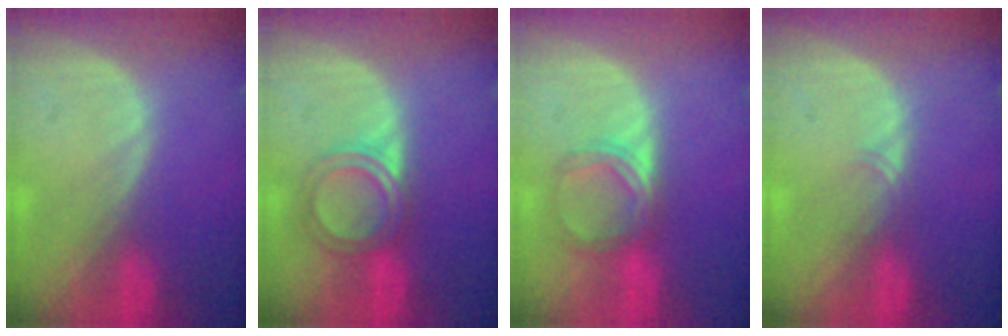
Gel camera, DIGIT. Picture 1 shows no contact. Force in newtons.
{"total": 4.8, "press": 4.6, "slide": 1.3}
{"total": 5.1, "press": 4.5, "slide": 2.3}
{"total": 1.1, "press": 1.0, "slide": 0.6}